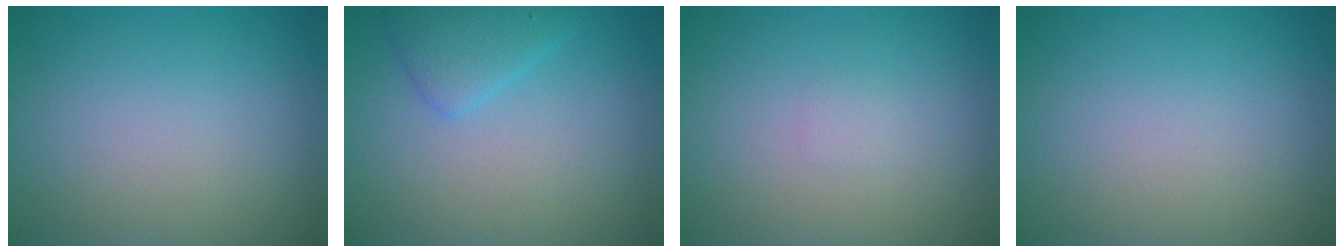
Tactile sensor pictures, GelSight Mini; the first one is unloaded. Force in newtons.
{"total": 2.4, "press": 2.4, "slide": 0.1}
{"total": 0.5, "press": 0.5, "slide": 0.0}
{"total": 0.0}